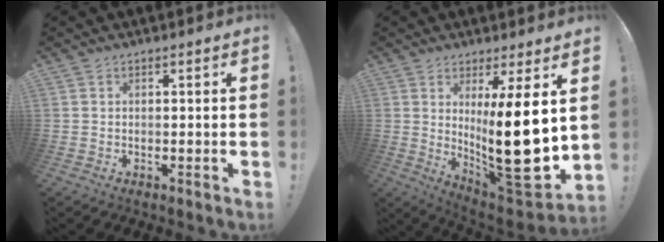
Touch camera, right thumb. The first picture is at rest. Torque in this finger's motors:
{"motor_torque": [0.59, 0.73, 1.39, 0.96, 0.19]}